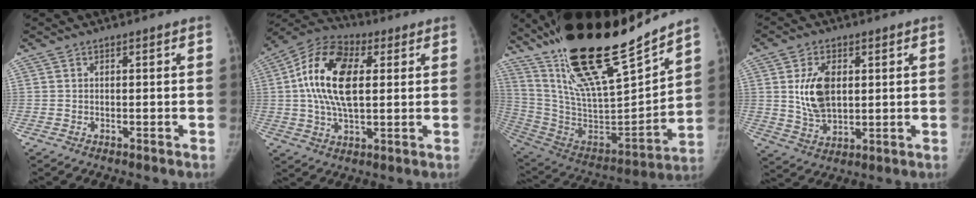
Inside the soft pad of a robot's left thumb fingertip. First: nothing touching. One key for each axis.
{"total": 16.0, "fx": 2.8, "fy": 8.5, "fz": 13.2, "tx": -0.241, "ty": 0.012, "tz": 0.042}
{"total": 30.6, "fx": 22.6, "fy": 7.7, "fz": 19.2, "tx": -0.293, "ty": -0.104, "tz": 0.394}
{"total": 9.8, "fx": 2.0, "fy": 6.1, "fz": 7.4, "tx": -0.120, "ty": -0.013, "tz": 0.047}